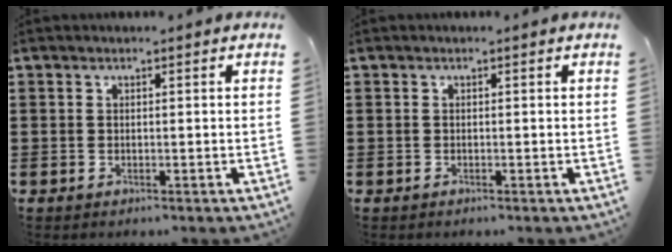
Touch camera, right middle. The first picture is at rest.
{"total": 0.0}